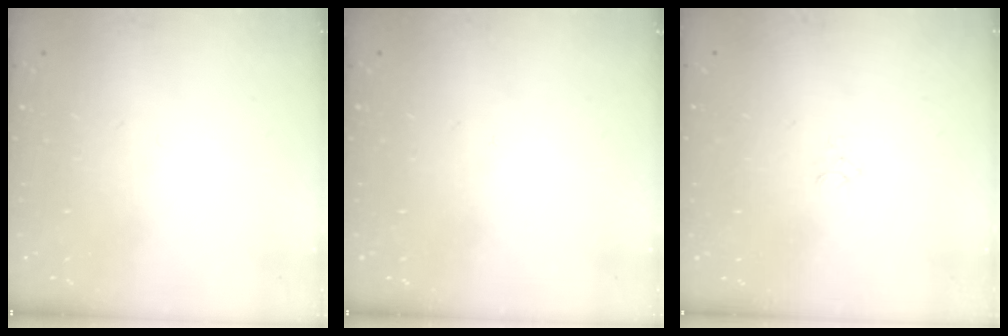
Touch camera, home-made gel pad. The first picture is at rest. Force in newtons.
{"total": 0.0}
{"total": 2.9, "press": 2.9, "slide": 0.3}